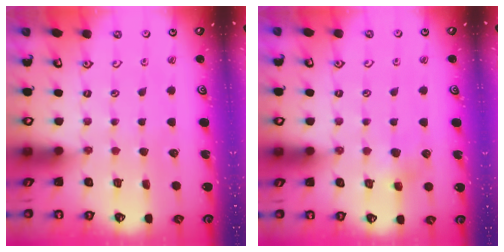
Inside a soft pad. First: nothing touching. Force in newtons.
{"total": 6.9, "press": 6.8, "slide": 0.8}